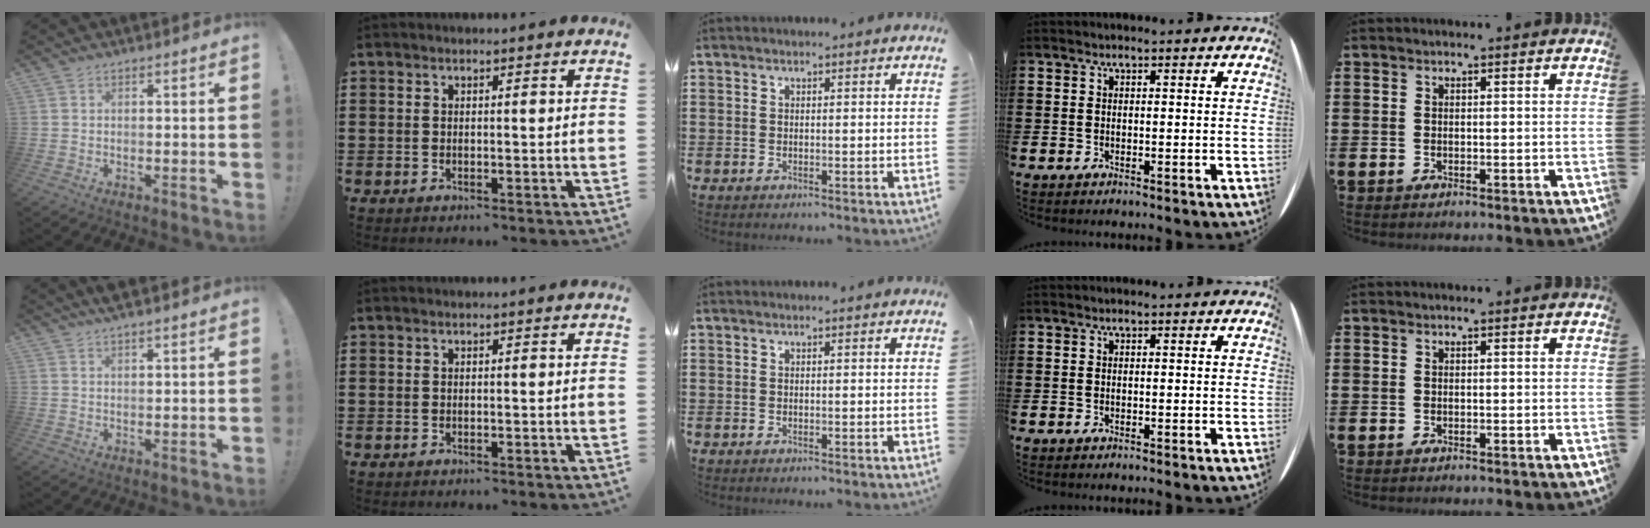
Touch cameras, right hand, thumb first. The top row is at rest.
{"thumb": {"total": 2.7, "force": [2.4, -0.1, 1.3], "torque": [-0.028, -0.011, 0.043]}}